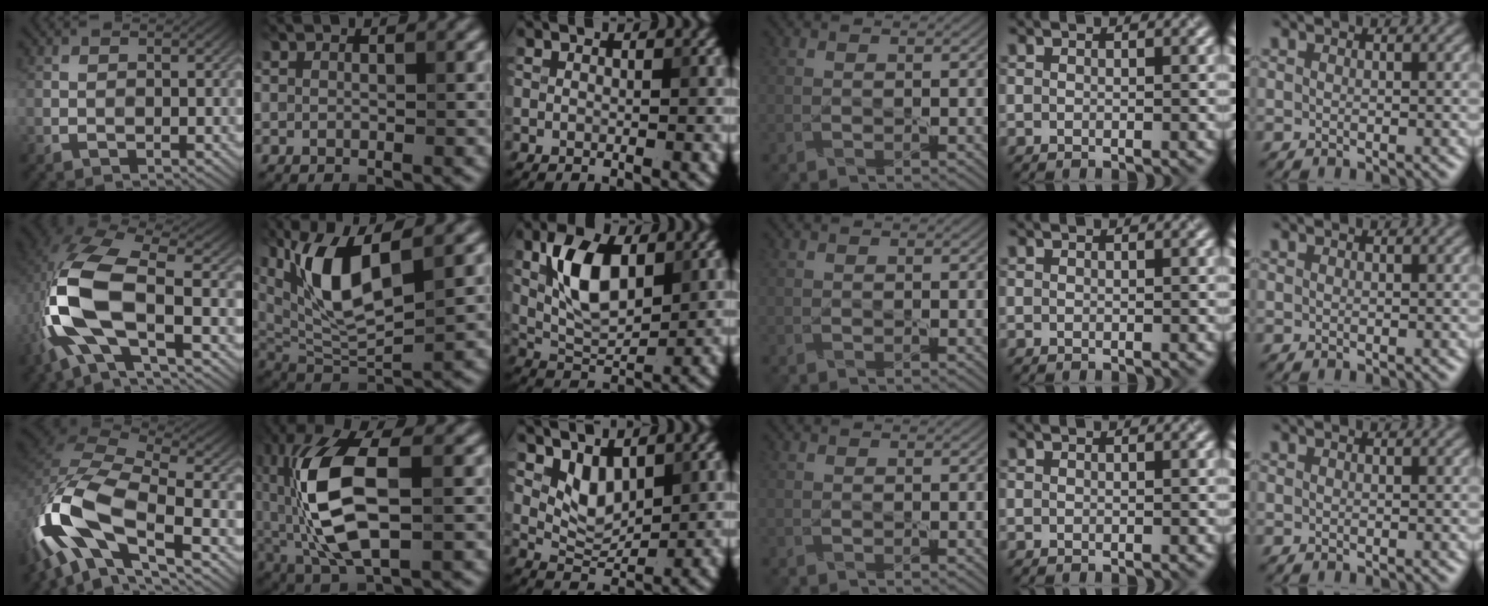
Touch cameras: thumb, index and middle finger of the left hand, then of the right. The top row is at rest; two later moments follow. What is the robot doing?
{"motion": "lift_and_place", "object": "knife"}